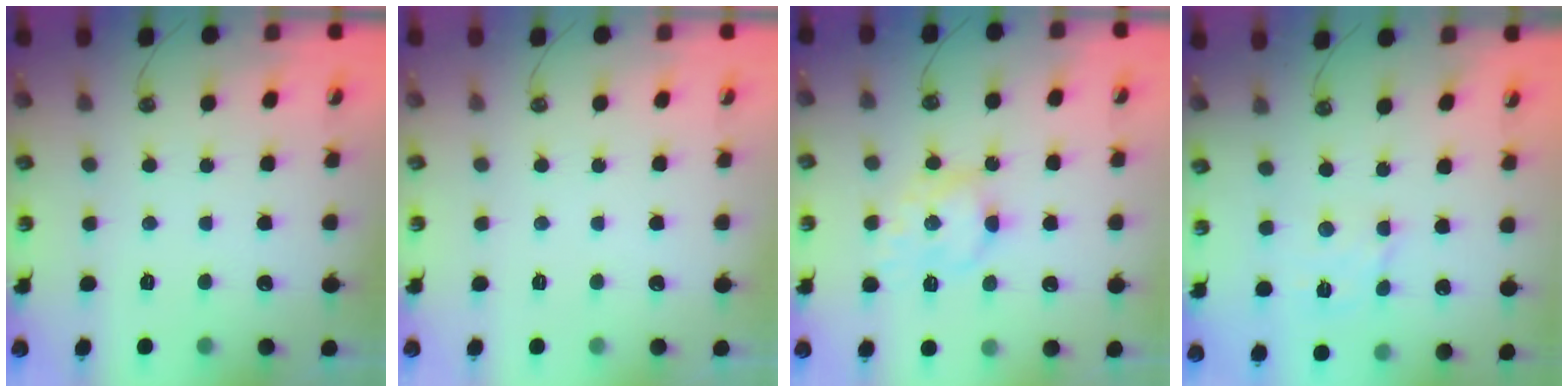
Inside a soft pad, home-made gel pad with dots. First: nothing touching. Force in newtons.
{"total": 0.0}
{"total": 9.5, "press": 9.5, "slide": 0.5}
{"total": 3.8, "press": 3.8, "slide": 0.3}